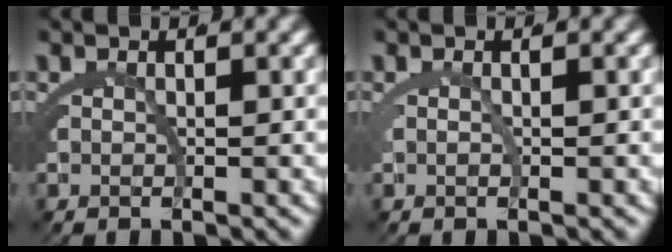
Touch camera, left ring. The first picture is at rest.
{"total": 0.5, "force": [0.1, -0.2, 0.4], "torque": [-0.012, 0.000, 0.002]}